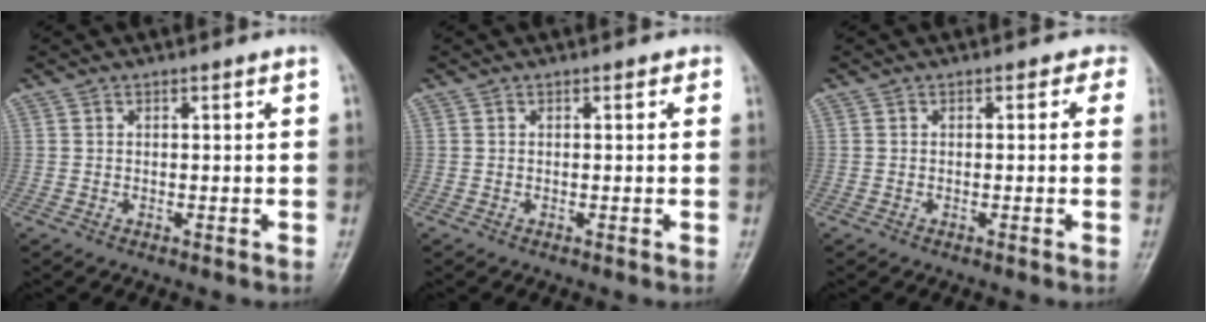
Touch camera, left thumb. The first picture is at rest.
{"total": 0.6, "force": [0.2, 0.4, 0.4], "torque": [0.004, 0.001, -0.003]}
{"total": 1.5, "force": [0.5, 1.3, 0.7], "torque": [0.018, 0.005, -0.009]}